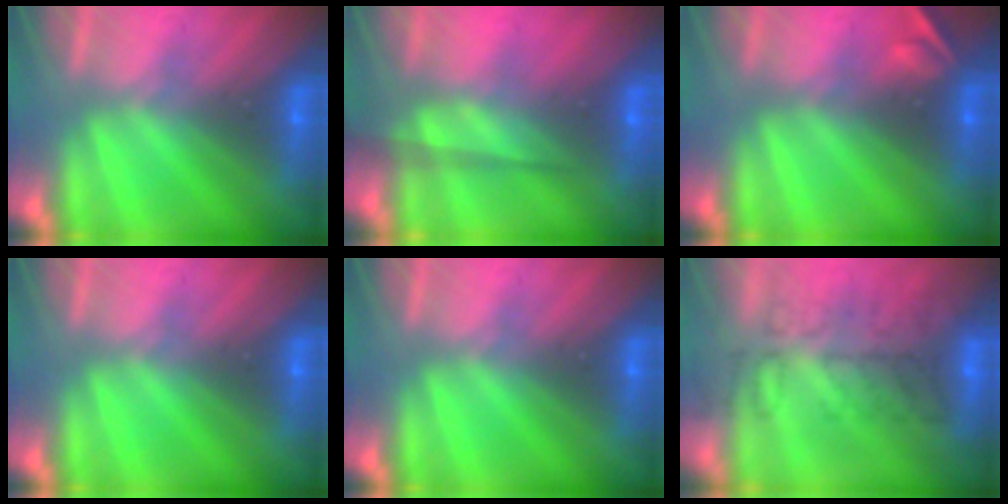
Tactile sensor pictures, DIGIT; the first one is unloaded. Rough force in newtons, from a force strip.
{"total": 6.9}
{"total": 2.1}
{"total": 0.0}
{"total": 0.0}
{"total": 10.5}